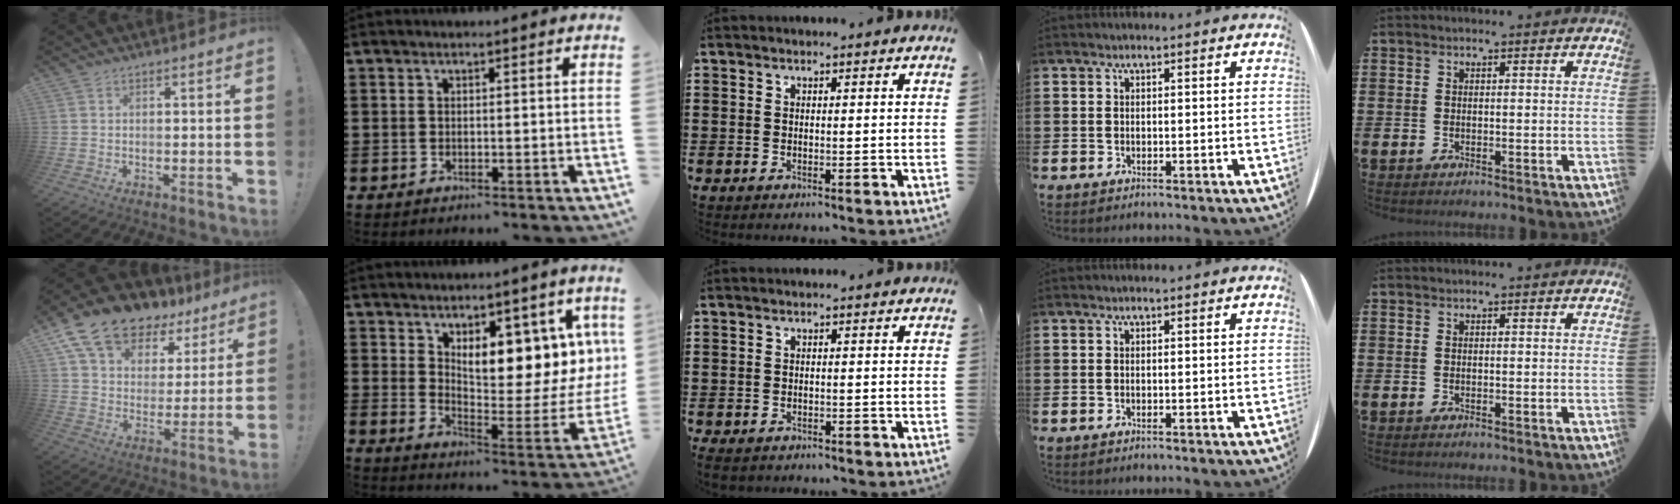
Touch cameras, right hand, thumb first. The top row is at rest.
{"thumb": {"total": 16.4, "force": [12.5, 8.0, 6.8], "torque": [-0.126, -0.090, 0.229]}, "index": {"total": 9.5, "force": [5.0, 3.8, 7.1], "torque": [-0.092, -0.071, 0.079]}, "middle": {"total": 1.2, "force": [-1.1, 0.4, 0.2], "torque": [-0.005, -0.003, -0.023]}}